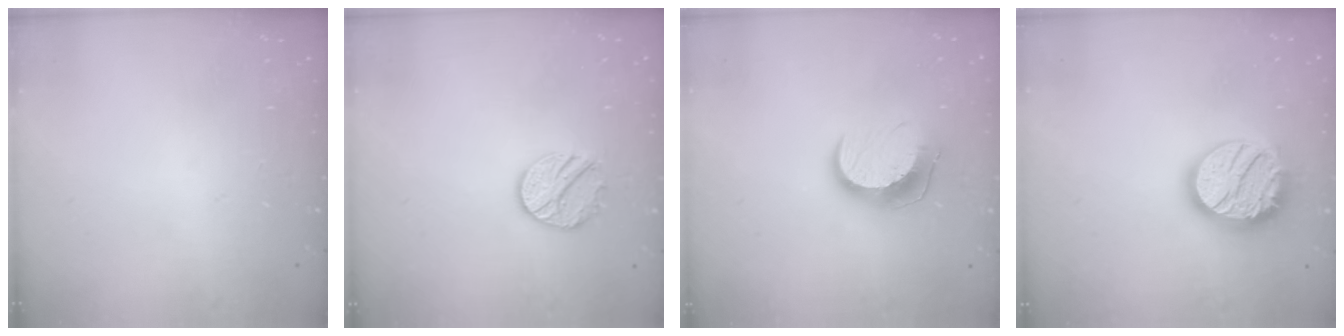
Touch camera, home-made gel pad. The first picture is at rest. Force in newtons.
{"total": 10.1, "press": 10.1, "slide": 0.4}
{"total": 12.1, "press": 12.1, "slide": 0.7}
{"total": 19.2, "press": 19.1, "slide": 1.3}